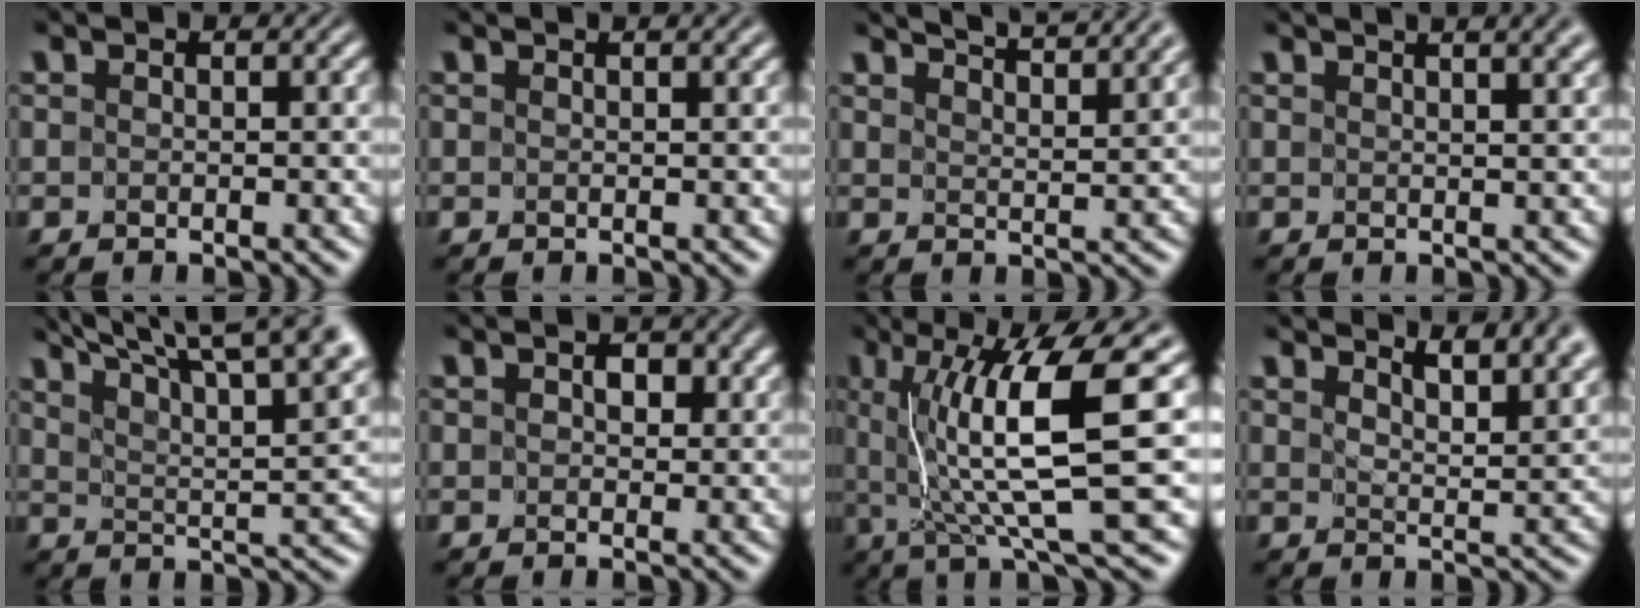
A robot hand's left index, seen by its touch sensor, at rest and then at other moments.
{"total": 1.0, "force": [0.8, 0.0, 0.5], "torque": [-0.008, -0.003, 0.005]}
{"total": 7.6, "force": [6.5, 1.7, 3.5], "torque": [-0.019, 0.025, 0.053]}
{"total": 6.8, "force": [4.4, 2.7, 4.4], "torque": [-0.017, 0.036, 0.025]}
{"total": 13.4, "force": [9.9, 3.5, 8.3], "torque": [-0.120, 0.033, 0.116]}
{"total": 1.9, "force": [0.6, 1.3, 1.3], "torque": [-0.014, -0.002, 0.007]}
{"total": 9.8, "force": [1.7, 1.6, 9.6], "torque": [-0.136, -0.001, 0.032]}
{"total": 8.1, "force": [6.3, 2.4, 4.5], "torque": [-0.029, 0.021, 0.062]}